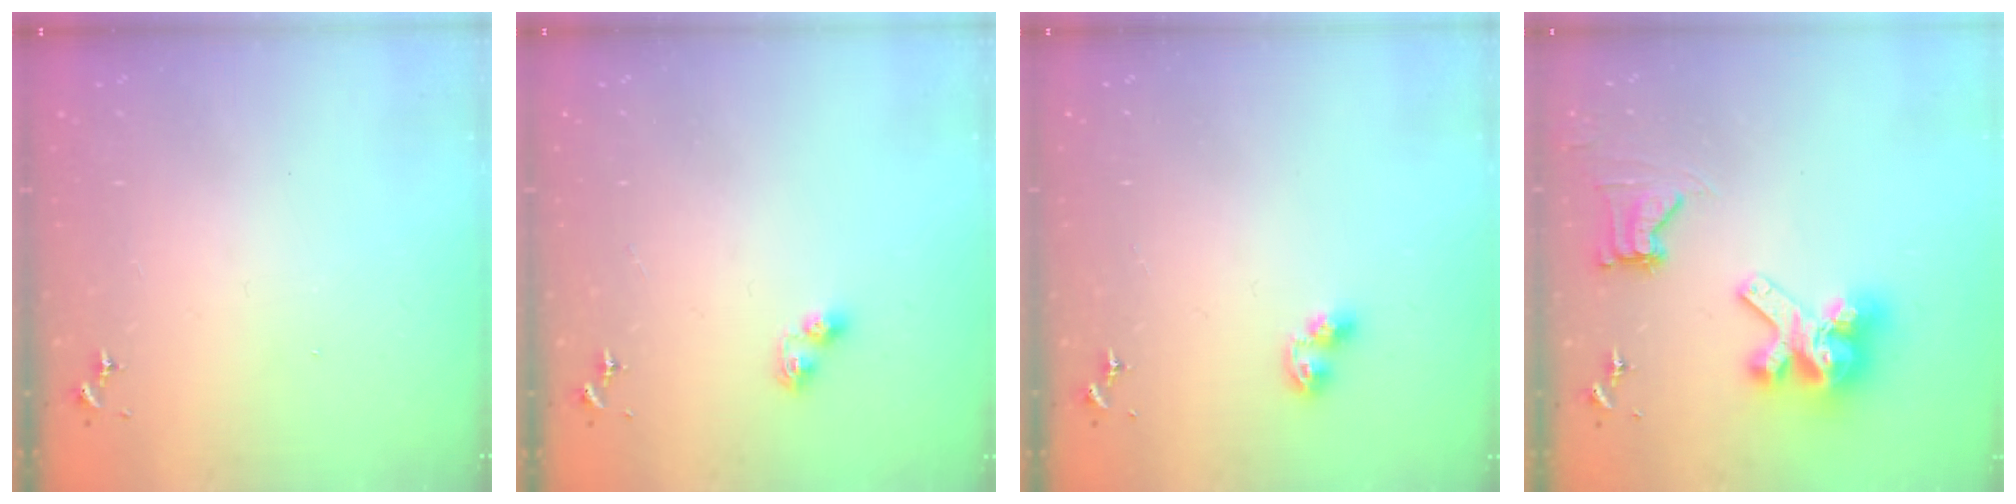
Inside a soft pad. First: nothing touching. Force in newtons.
{"total": 5.5, "press": 5.4, "slide": 0.6}
{"total": 5.5, "press": 5.5, "slide": 0.4}
{"total": 13.8, "press": 13.7, "slide": 1.8}